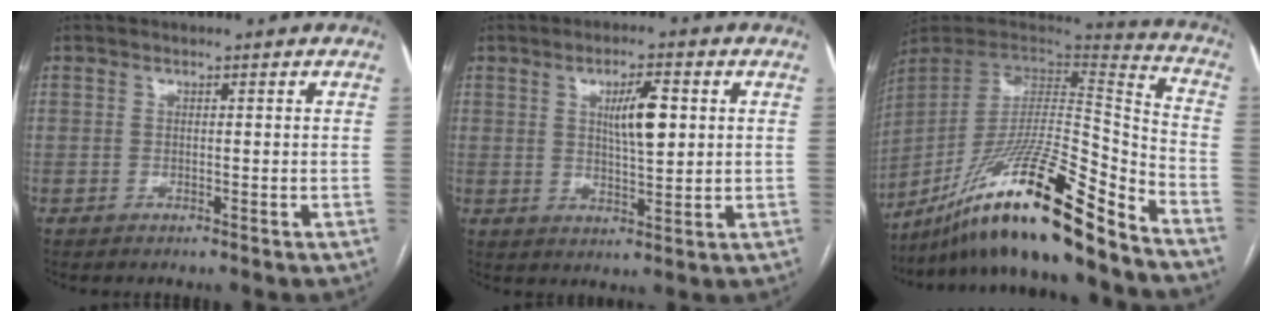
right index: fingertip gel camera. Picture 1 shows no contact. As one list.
[{"total": 6.4, "force": [1.7, 1.5, 6.0], "torque": [-0.102, 0.003, 0.032]}, {"total": 23.5, "force": [-17.6, 1.2, 15.5], "torque": [-0.275, -0.009, -0.316]}]